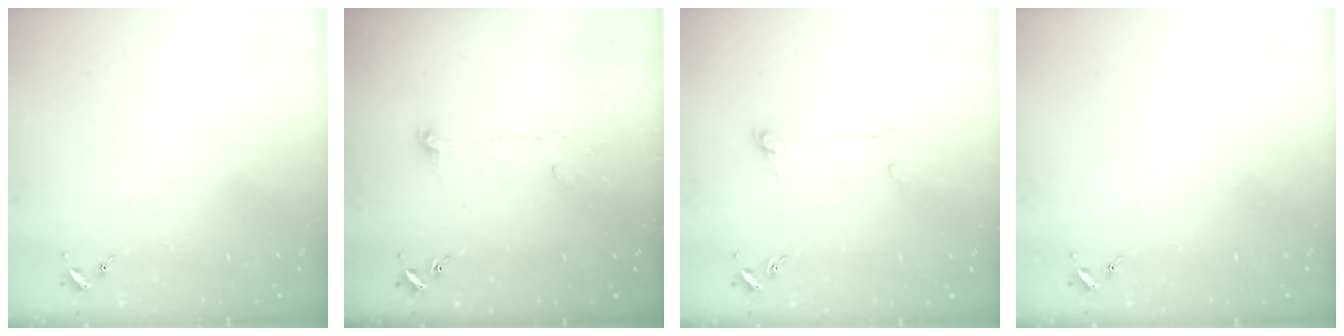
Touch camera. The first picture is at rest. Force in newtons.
{"total": 5.8, "press": 5.8, "slide": 0.5}
{"total": 4.9, "press": 4.8, "slide": 0.4}
{"total": 0.0}